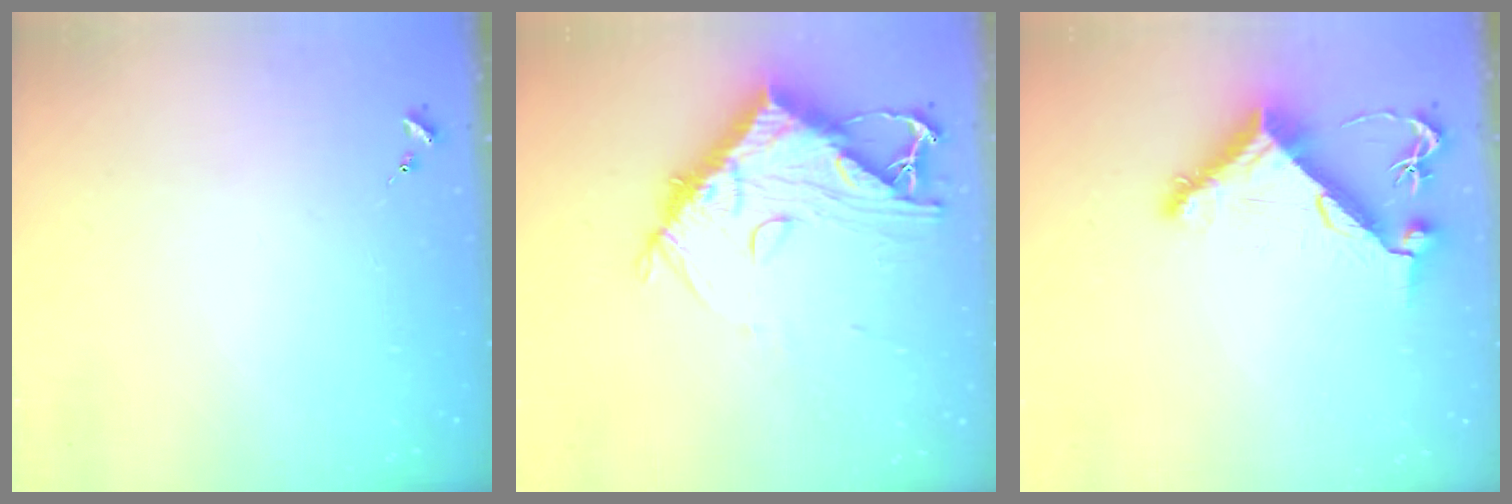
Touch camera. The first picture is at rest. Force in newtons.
{"total": 13.2, "press": 13.1, "slide": 1.4}
{"total": 8.5, "press": 8.4, "slide": 1.4}